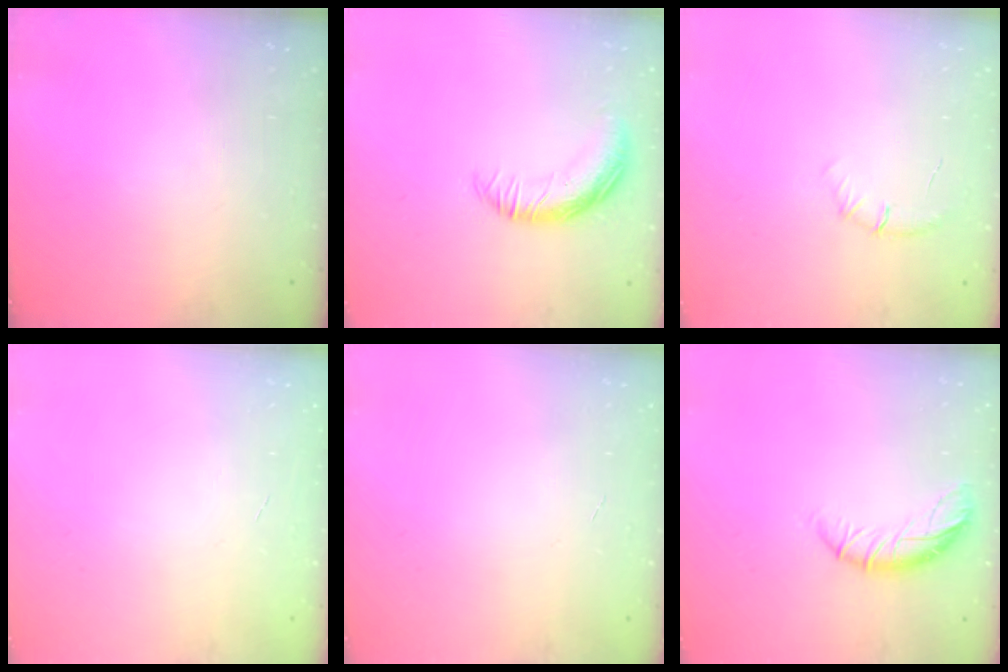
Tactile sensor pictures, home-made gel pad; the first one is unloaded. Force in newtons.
{"total": 12.8, "press": 12.8, "slide": 0.9}
{"total": 5.4, "press": 5.1, "slide": 1.6}
{"total": 0.0}
{"total": 0.0}
{"total": 9.5, "press": 9.5, "slide": 0.2}